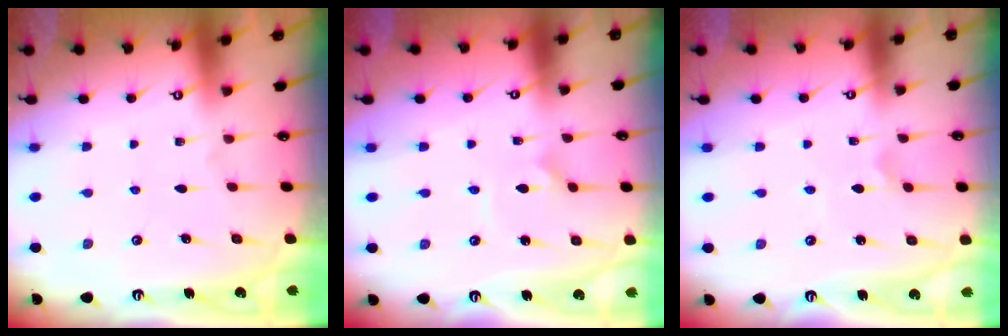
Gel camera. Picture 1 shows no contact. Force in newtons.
{"total": 2.7, "press": 2.7, "slide": 0.4}
{"total": 1.5, "press": 1.4, "slide": 0.4}